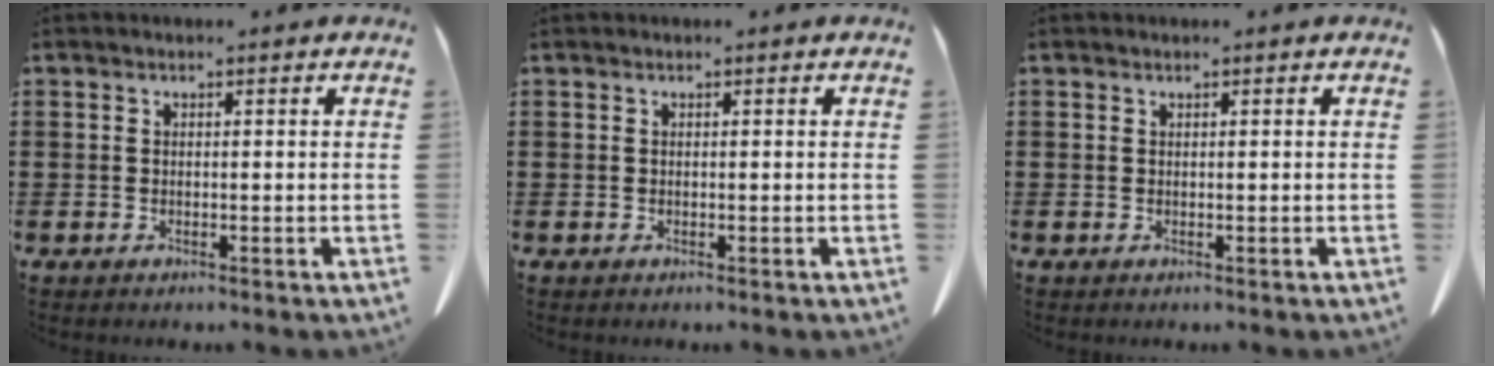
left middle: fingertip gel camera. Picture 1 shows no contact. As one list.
[{"total": 0.0}, {"total": 0.0}]